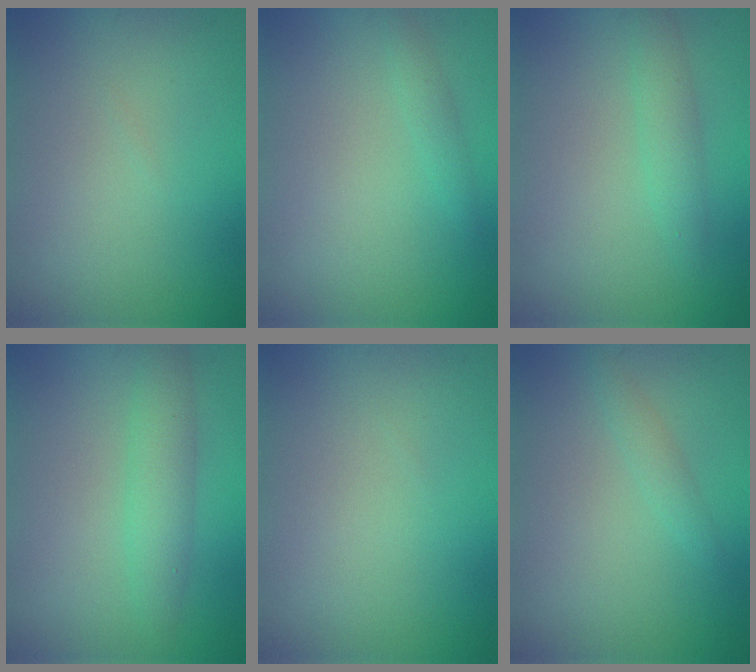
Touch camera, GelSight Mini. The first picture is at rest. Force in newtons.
{"total": 1.0, "press": 1.0, "slide": 0.1}
{"total": 2.0, "press": 2.0, "slide": 0.2}
{"total": 2.9, "press": 2.9, "slide": 0.1}
{"total": 0.0}
{"total": 1.1, "press": 1.1, "slide": 0.1}